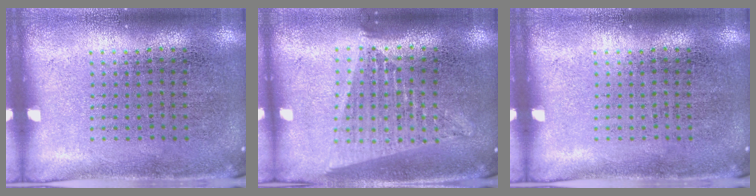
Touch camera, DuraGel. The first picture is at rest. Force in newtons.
{"total": 1.8, "press": 1.6, "slide": 0.8}
{"total": 0.0}